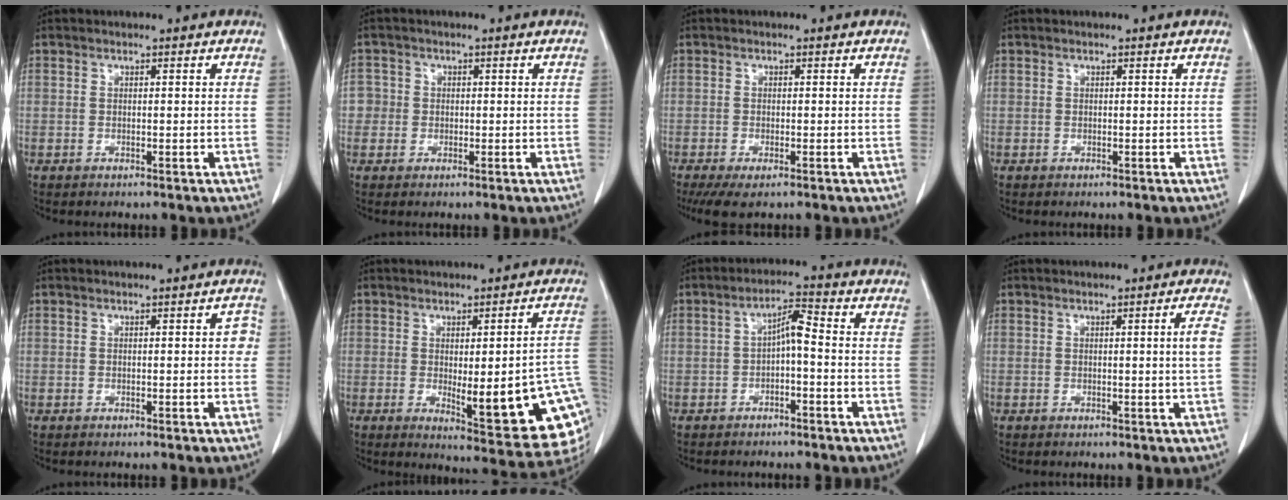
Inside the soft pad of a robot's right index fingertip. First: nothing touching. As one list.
[{"total": 2.6, "force": [-0.1, 2.6, -0.1], "torque": [0.017, 0.009, -0.006]}, {"total": 4.4, "force": [-3.0, 1.2, 3.0], "torque": [-0.053, -0.013, -0.048]}, {"total": 0.0}, {"total": 1.6, "force": [0.1, 0.7, 1.4], "torque": [-0.005, 0.006, -0.001]}, {"total": 18.7, "force": [-3.2, 4.0, 18.0], "torque": [-0.146, 0.000, -0.021]}, {"total": 4.1, "force": [-0.7, 1.0, 3.9], "torque": [-0.067, 0.017, -0.011]}, {"total": 2.4, "force": [0.1, -0.8, 2.2], "torque": [-0.034, -0.004, 0.005]}]